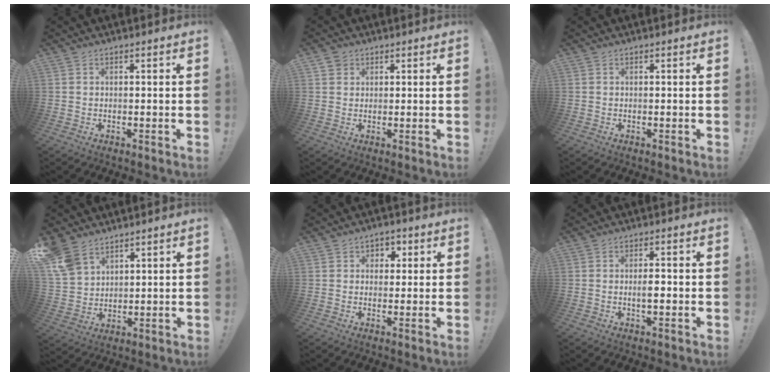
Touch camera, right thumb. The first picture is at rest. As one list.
[{"total": 2.4, "force": [1.5, 1.8, 0.4], "torque": [0.000, -0.006, 0.027]}, {"total": 0.0}, {"total": 9.3, "force": [6.8, 5.3, 3.6], "torque": [-0.073, -0.033, 0.137]}, {"total": 3.6, "force": [0.7, 3.4, 0.9], "torque": [-0.010, 0.001, 0.010]}, {"total": 3.2, "force": [-0.6, 0.9, 3.1], "torque": [-0.038, -0.002, -0.015]}]